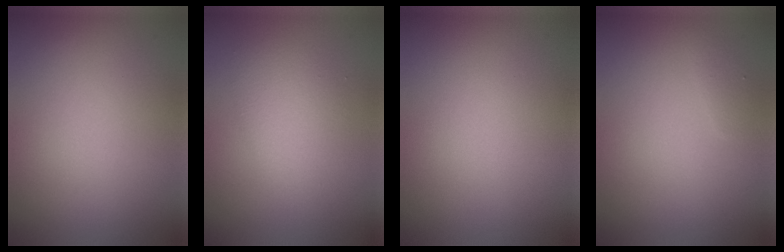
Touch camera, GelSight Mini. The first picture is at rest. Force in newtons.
{"total": 2.7, "press": 2.7, "slide": 0.1}
{"total": 0.0}
{"total": 0.8, "press": 0.8, "slide": 0.1}